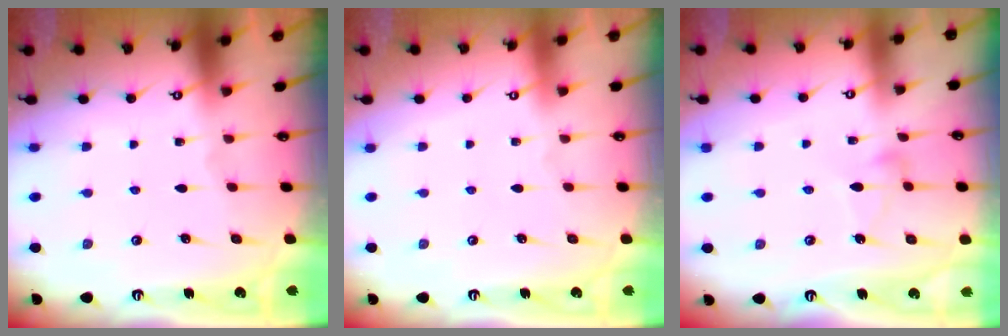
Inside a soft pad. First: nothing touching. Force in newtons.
{"total": 3.9, "press": 3.9, "slide": 0.1}
{"total": 3.6, "press": 3.6, "slide": 0.2}